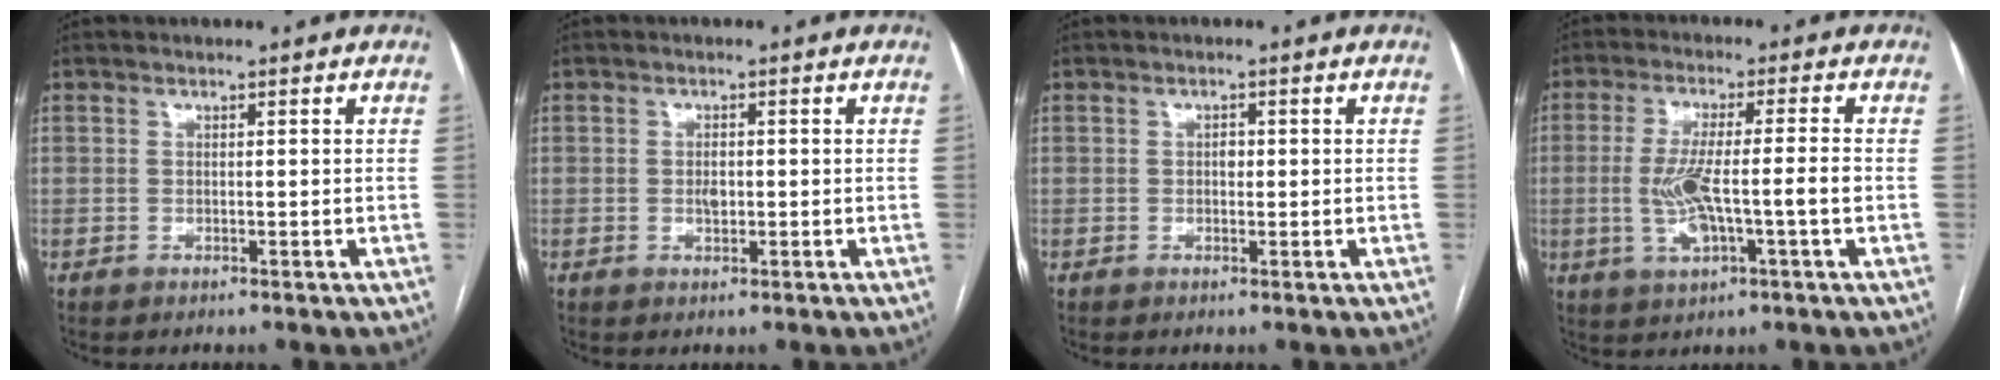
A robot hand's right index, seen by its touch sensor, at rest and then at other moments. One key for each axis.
{"total": 1.7, "fx": -0.1, "fy": 0.9, "fz": 1.4, "tx": -0.024, "ty": 0.001, "tz": 0.000}
{"total": 1.1, "fx": 0.0, "fy": 0.8, "fz": 0.8, "tx": -0.011, "ty": 0.003, "tz": -0.001}
{"total": 8.7, "fx": -1.4, "fy": 0.6, "fz": 8.6, "tx": -0.171, "ty": 0.003, "tz": -0.023}